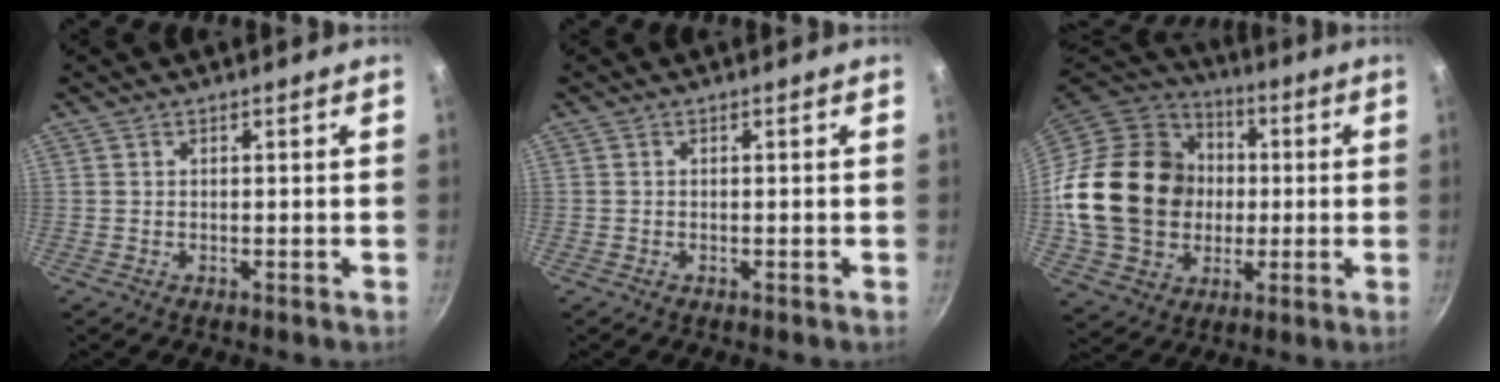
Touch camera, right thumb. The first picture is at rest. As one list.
[{"total": 0.0}, {"total": 25.4, "force": [0.1, 21.0, 14.2], "torque": [-0.238, 0.029, 0.015]}]